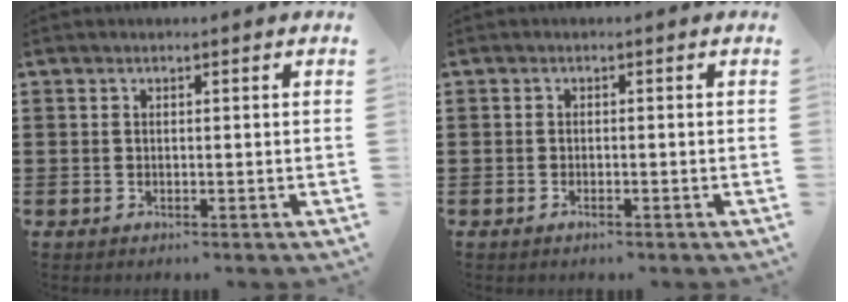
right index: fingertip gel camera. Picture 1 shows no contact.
{"total": 0.8, "force": [-0.6, 0.2, 0.5], "torque": [-0.012, -0.005, -0.010]}